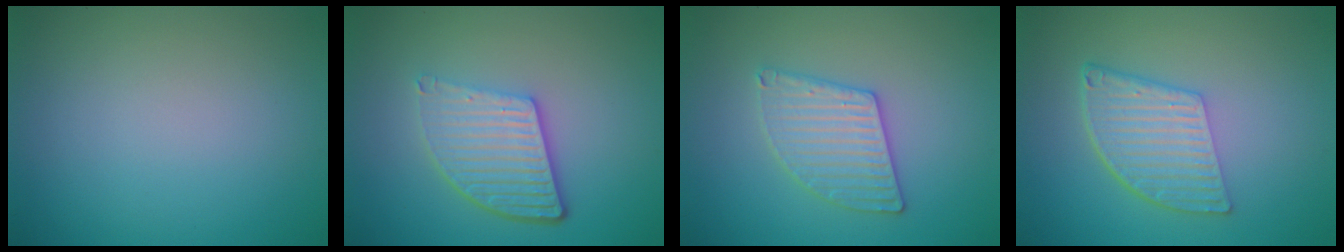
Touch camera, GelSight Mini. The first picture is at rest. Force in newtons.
{"total": 5.2, "press": 3.8, "slide": 3.6}
{"total": 3.2, "press": 3.2, "slide": 0.3}
{"total": 5.5, "press": 3.8, "slide": 4.1}